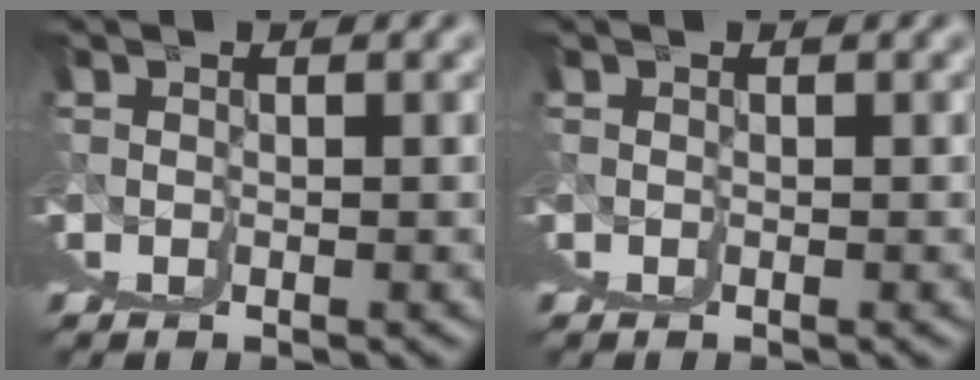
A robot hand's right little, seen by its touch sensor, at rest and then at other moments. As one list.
[{"total": 0.0}]